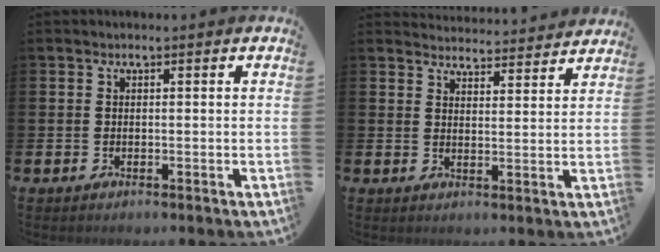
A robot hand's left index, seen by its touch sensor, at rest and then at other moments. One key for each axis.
{"total": 4.2, "fx": 4.2, "fy": 0.5, "fz": -0.1, "tx": -0.008, "ty": -0.030, "tz": 0.075}